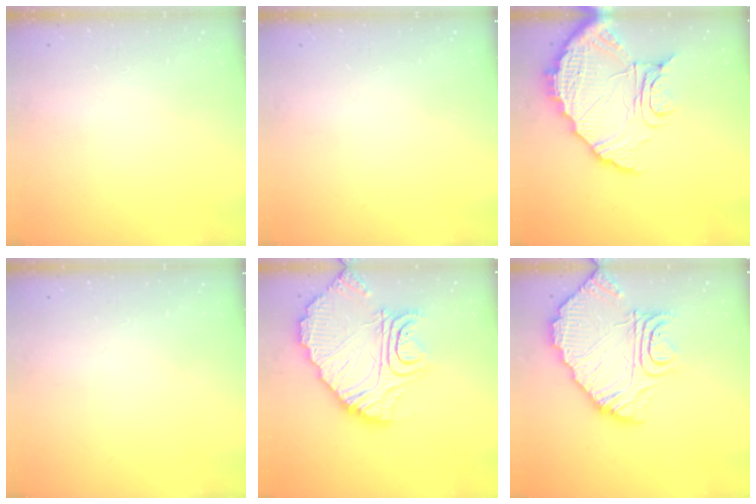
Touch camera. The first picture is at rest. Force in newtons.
{"total": 0.0}
{"total": 17.0, "press": 17.0, "slide": 1.7}
{"total": 0.0}
{"total": 24.0, "press": 23.8, "slide": 2.7}
{"total": 18.7, "press": 18.5, "slide": 2.1}